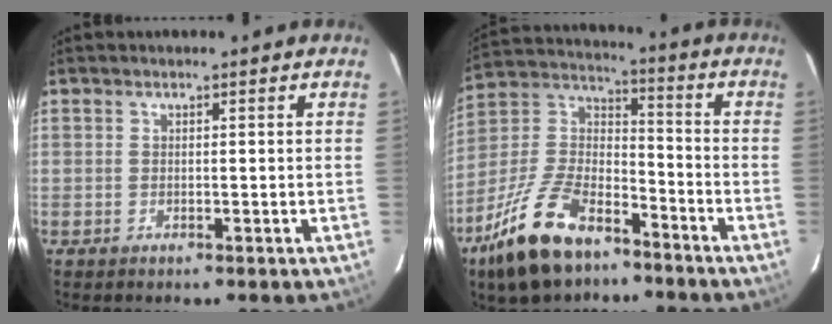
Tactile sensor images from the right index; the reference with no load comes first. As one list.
[{"total": 19.4, "force": [-12.1, 9.3, 11.9], "torque": [-0.255, 0.003, -0.219]}]